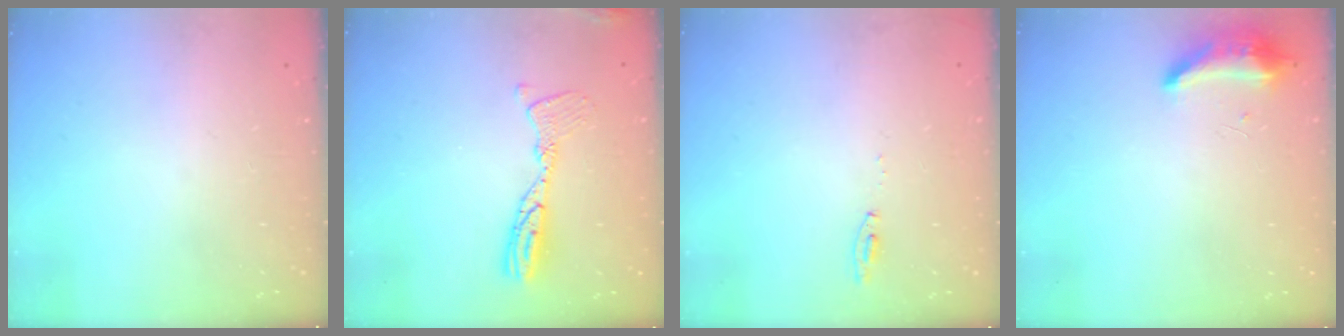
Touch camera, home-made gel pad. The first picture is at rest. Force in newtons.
{"total": 10.8, "press": 10.8, "slide": 1.0}
{"total": 4.6, "press": 4.6, "slide": 0.5}
{"total": 18.6, "press": 10.8, "slide": 15.1}